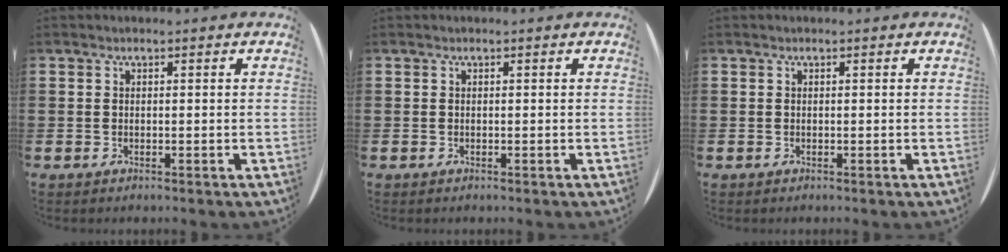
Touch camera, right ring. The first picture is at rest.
{"total": 0.0}
{"total": 0.0}